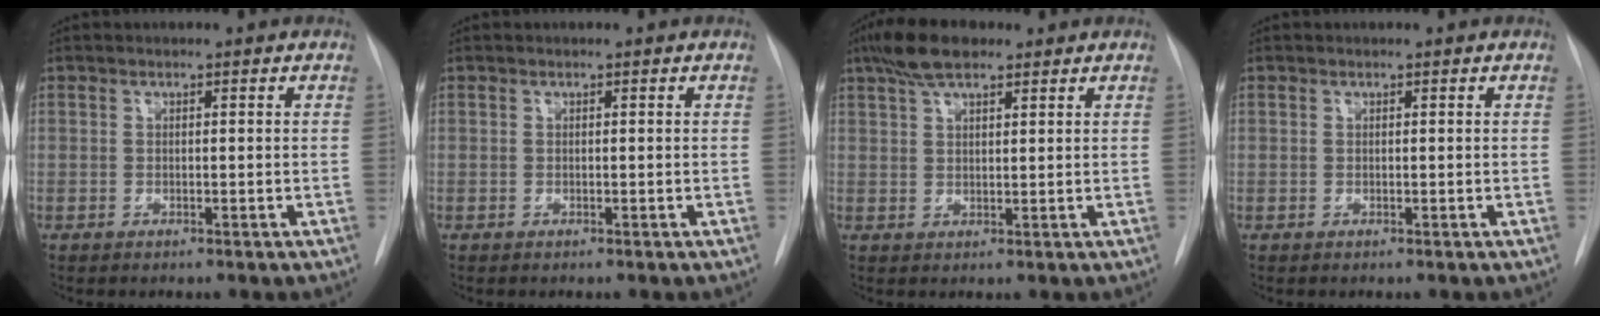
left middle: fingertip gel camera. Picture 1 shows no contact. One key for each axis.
{"total": 0.0}
{"total": 6.6, "fx": 4.6, "fy": 2.1, "fz": 4.2, "tx": -0.084, "ty": 0.017, "tz": 0.083}
{"total": 0.7, "fx": -0.2, "fy": -0.5, "fz": -0.5, "tx": 0.016, "ty": -0.005, "tz": -0.004}